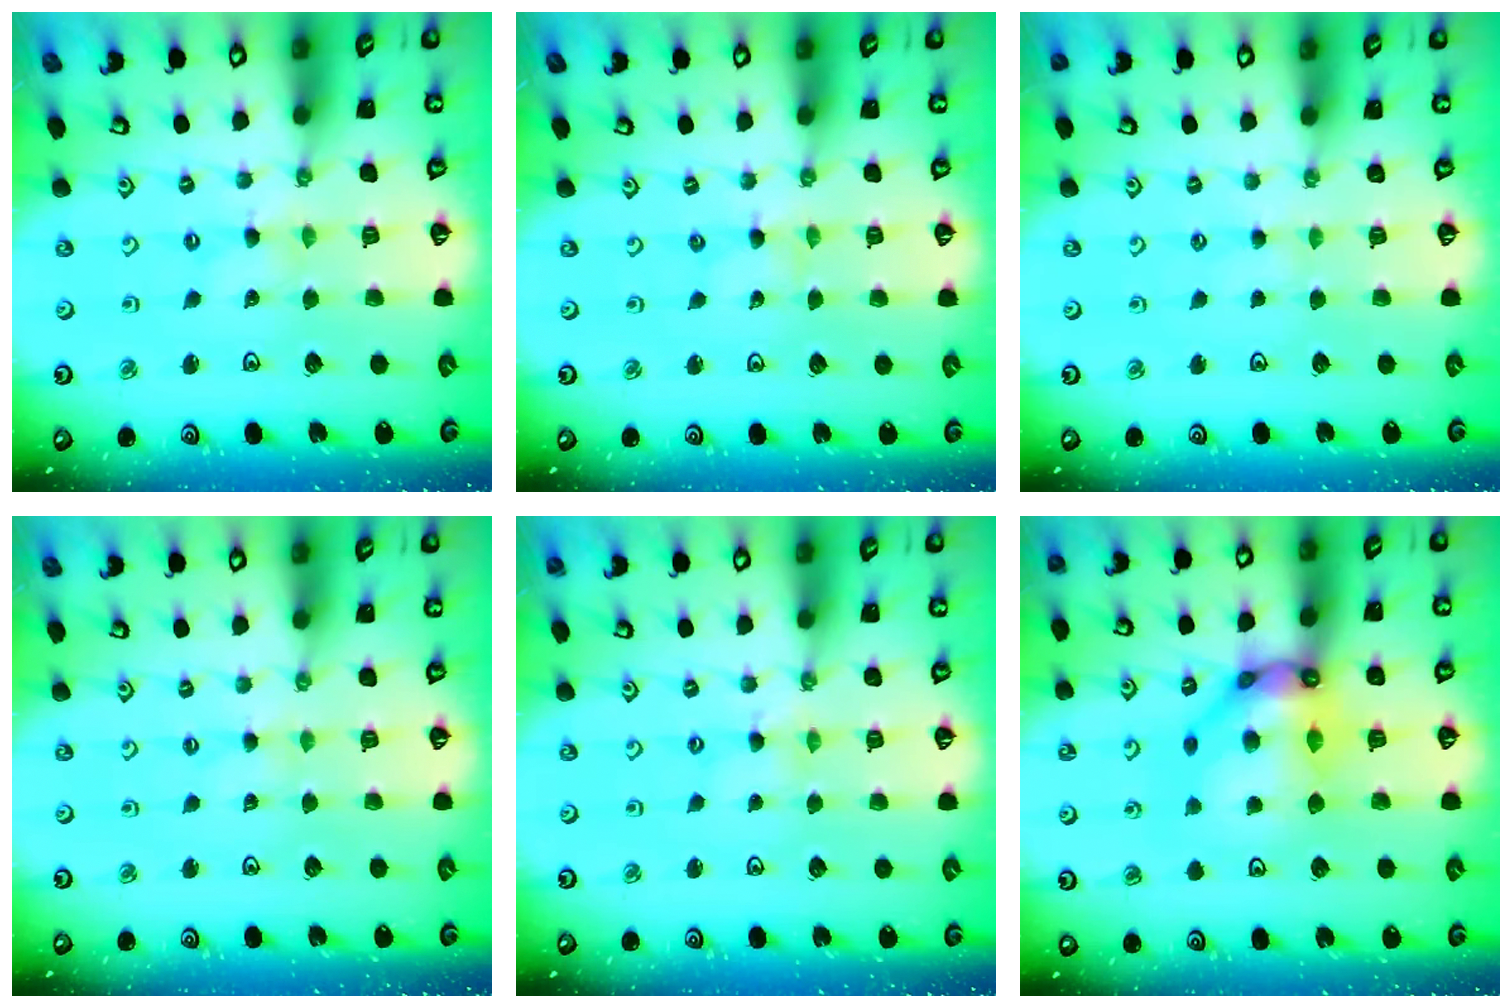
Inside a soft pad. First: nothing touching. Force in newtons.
{"total": 0.0}
{"total": 1.0, "press": 1.0, "slide": 0.2}
{"total": 0.0}
{"total": 0.9, "press": 0.9, "slide": 0.2}
{"total": 14.1, "press": 14.0, "slide": 1.4}